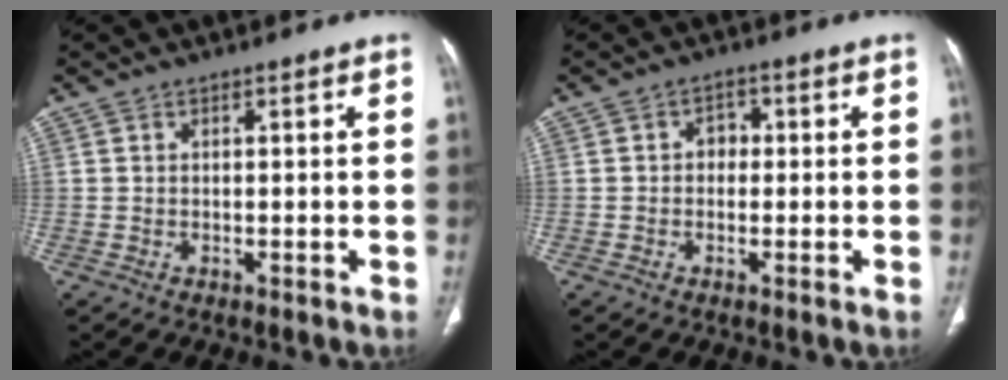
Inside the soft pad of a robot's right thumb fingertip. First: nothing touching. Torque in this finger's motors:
{"motor_torque": [-0.31, 0.54, 0.33, -0.15, -0.02]}